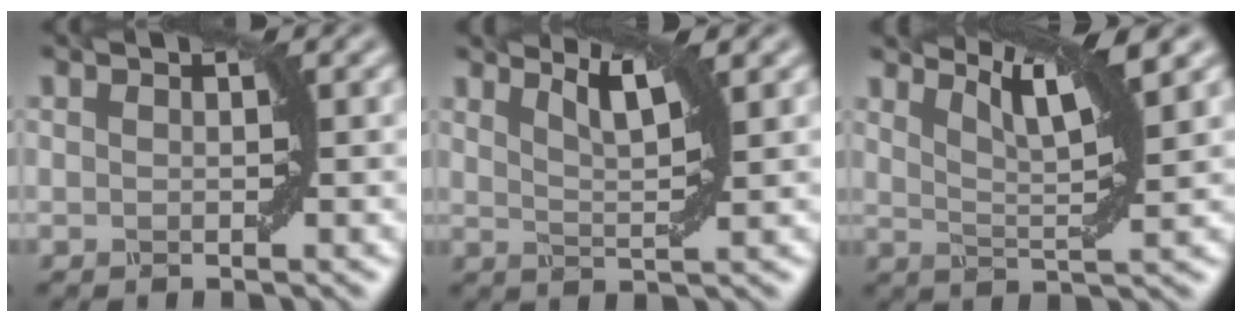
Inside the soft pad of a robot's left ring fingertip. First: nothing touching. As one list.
[{"total": 3.1, "force": [2.1, 0.7, 2.3], "torque": [-0.037, 0.004, 0.035]}, {"total": 5.3, "force": [3.6, 1.0, 3.8], "torque": [-0.060, 0.007, 0.063]}]